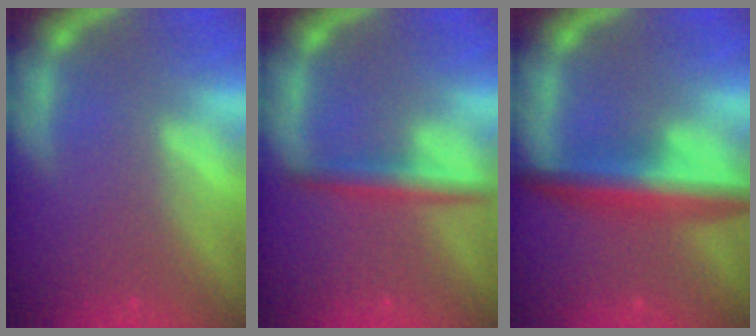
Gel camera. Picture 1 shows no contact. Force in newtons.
{"total": 3.0}
{"total": 6.0}